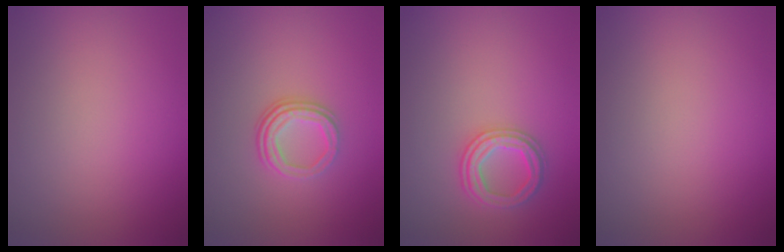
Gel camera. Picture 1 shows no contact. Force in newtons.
{"total": 3.3, "press": 2.4, "slide": 2.3}
{"total": 2.6, "press": 2.6, "slide": 0.1}
{"total": 0.0}